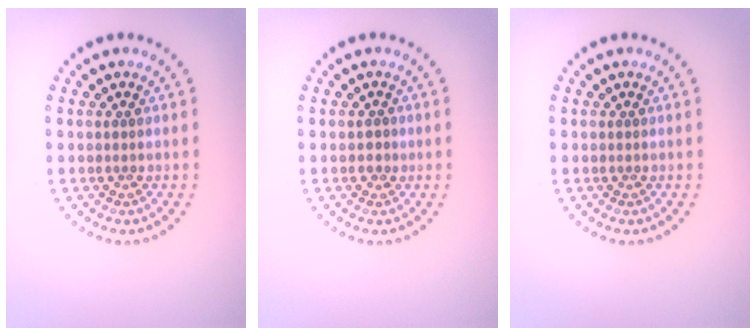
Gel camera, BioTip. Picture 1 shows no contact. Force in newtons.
{"total": 0.8, "press": 0.8, "slide": 0.1}
{"total": 0.0}